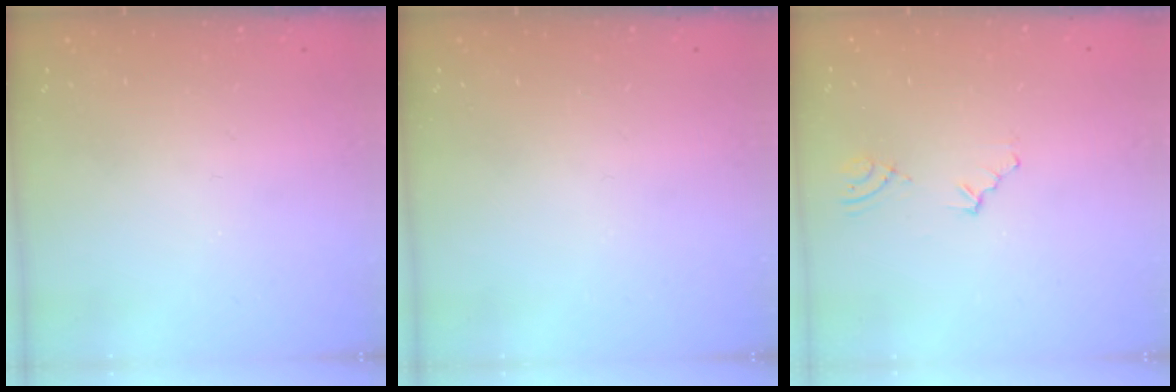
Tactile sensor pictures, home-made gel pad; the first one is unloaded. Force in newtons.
{"total": 0.0}
{"total": 2.7, "press": 1.9, "slide": 2.0}